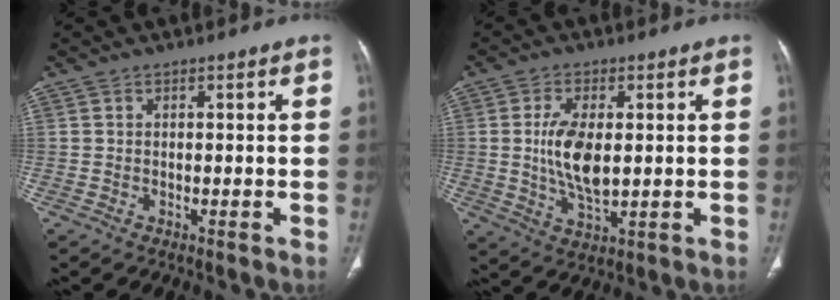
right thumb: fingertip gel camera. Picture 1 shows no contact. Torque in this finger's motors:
{"motor_torque": [1.26, 1.39, 1.04, -0.31, 0.40]}